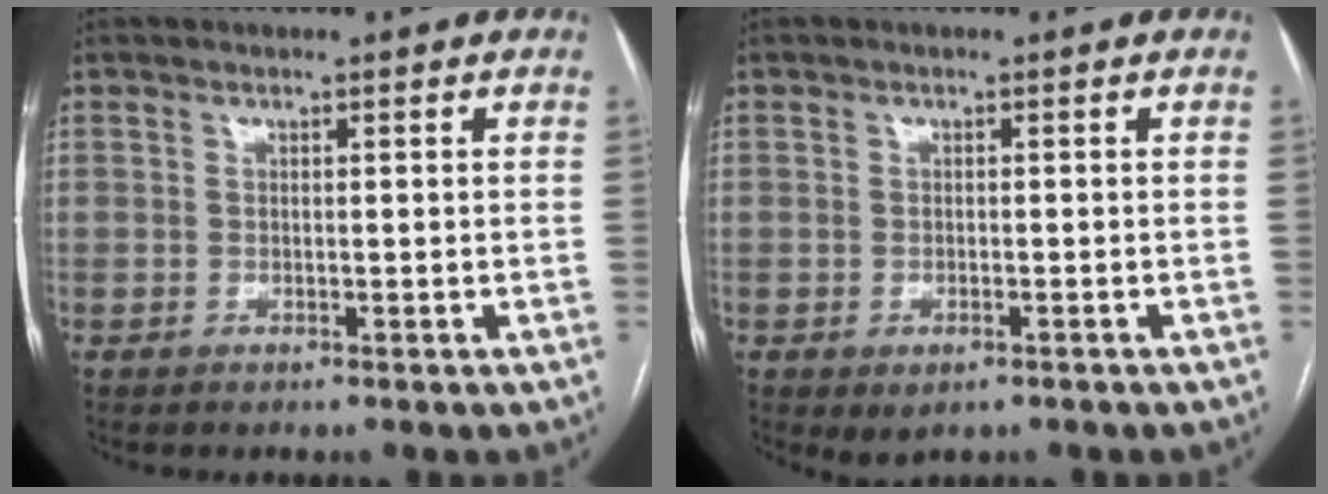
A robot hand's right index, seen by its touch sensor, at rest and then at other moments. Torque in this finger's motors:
{"motor_torque": [0.65, -0.41, 0.01, 0.00]}